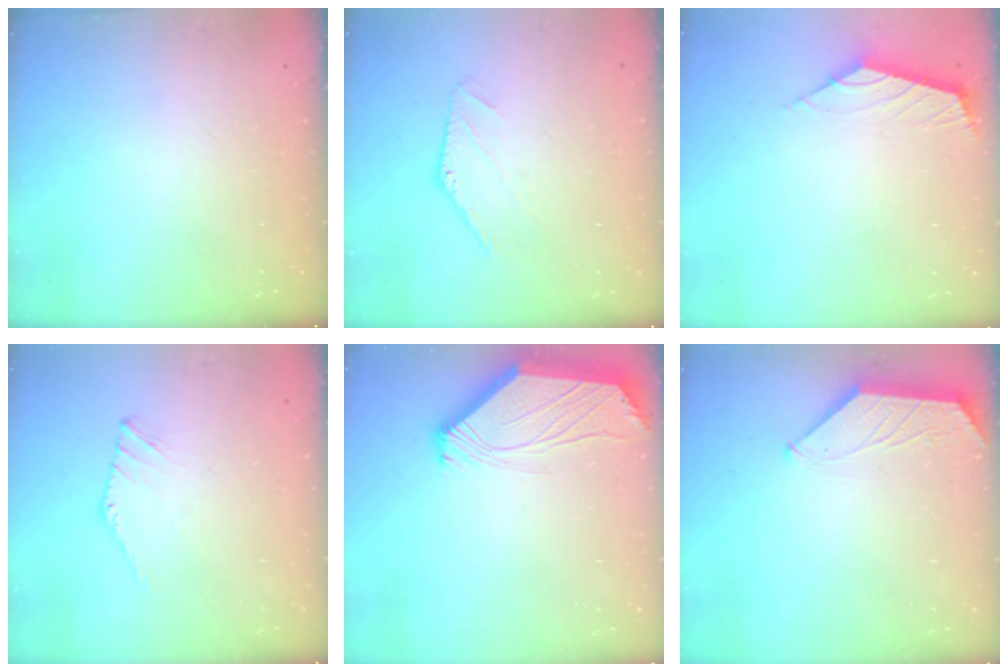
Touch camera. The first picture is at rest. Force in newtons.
{"total": 0.9, "press": 0.9, "slide": 0.2}
{"total": 2.6, "press": 2.6, "slide": 0.7}
{"total": 1.6, "press": 1.5, "slide": 0.4}
{"total": 2.5, "press": 2.4, "slide": 0.6}
{"total": 0.9, "press": 0.9, "slide": 0.2}